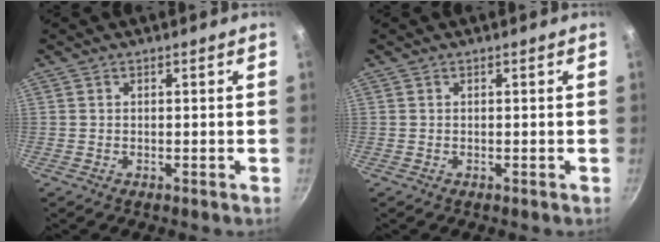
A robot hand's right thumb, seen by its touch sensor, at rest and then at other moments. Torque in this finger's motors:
{"motor_torque": [-0.01, 0.00, -0.01, 0.01, 0.03]}